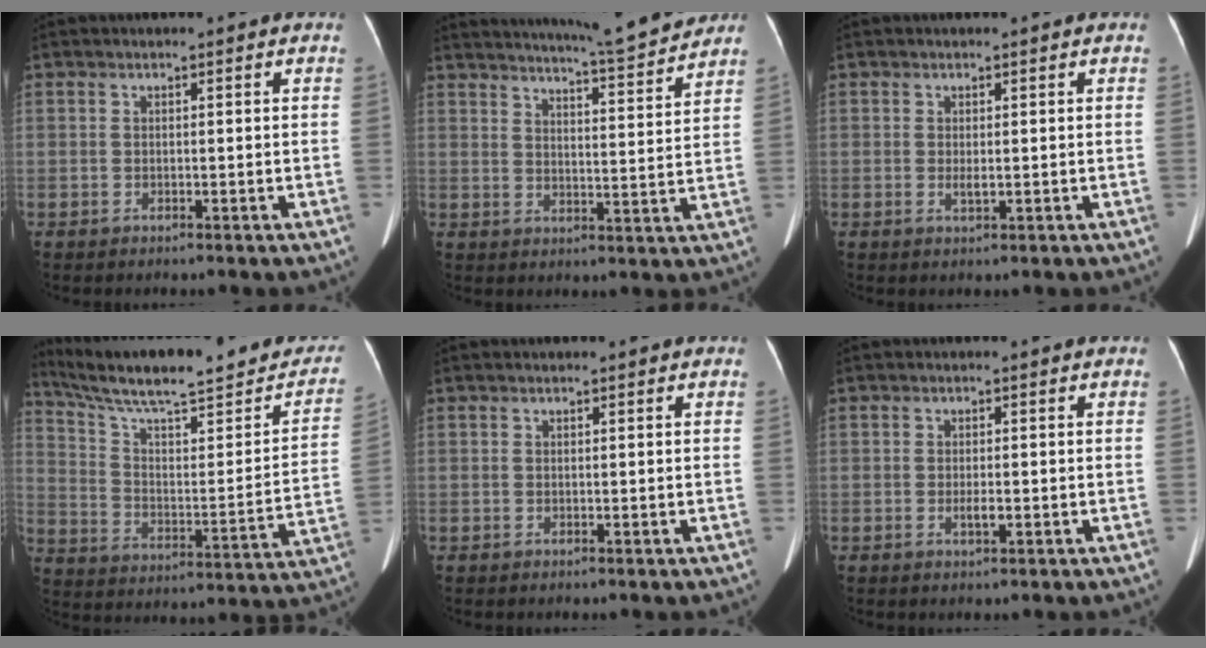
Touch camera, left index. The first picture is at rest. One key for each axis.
{"total": 14.0, "fx": 13.0, "fy": -0.1, "fz": 5.1, "tx": -0.085, "ty": -0.013, "tz": 0.176}
{"total": 1.3, "fx": 0.3, "fy": 0.3, "fz": 1.2, "tx": -0.024, "ty": -0.001, "tz": 0.007}
{"total": 26.1, "fx": 21.5, "fy": 4.4, "fz": 14.2, "tx": -0.221, "ty": -0.004, "tz": 0.305}
{"total": 0.7, "fx": 0.6, "fy": 0.0, "fz": 0.3, "tx": -0.004, "ty": 0.010, "tz": 0.012}
{"total": 1.3, "fx": -0.3, "fy": 0.3, "fz": 1.2, "tx": -0.025, "ty": -0.002, "tz": -0.004}